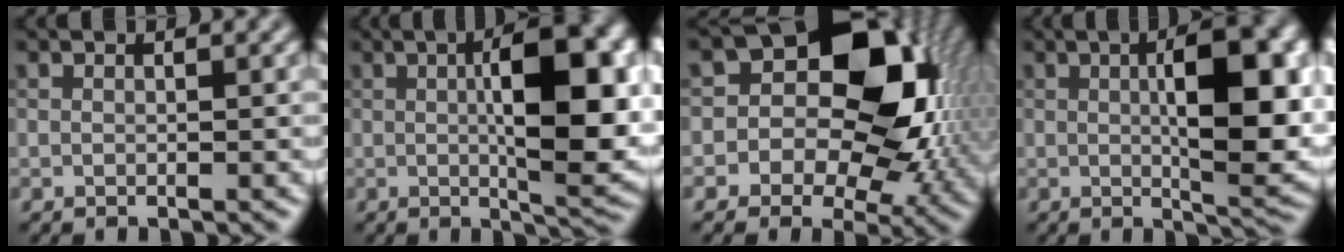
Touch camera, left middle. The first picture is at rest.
{"total": 10.0, "force": [0.9, 2.7, 9.6], "torque": [-0.137, 0.005, 0.031]}
{"total": 12.4, "force": [0.8, 9.2, 8.3], "torque": [-0.087, 0.006, 0.015]}
{"total": 8.9, "force": [0.9, 2.3, 8.5], "torque": [-0.119, 0.005, 0.029]}